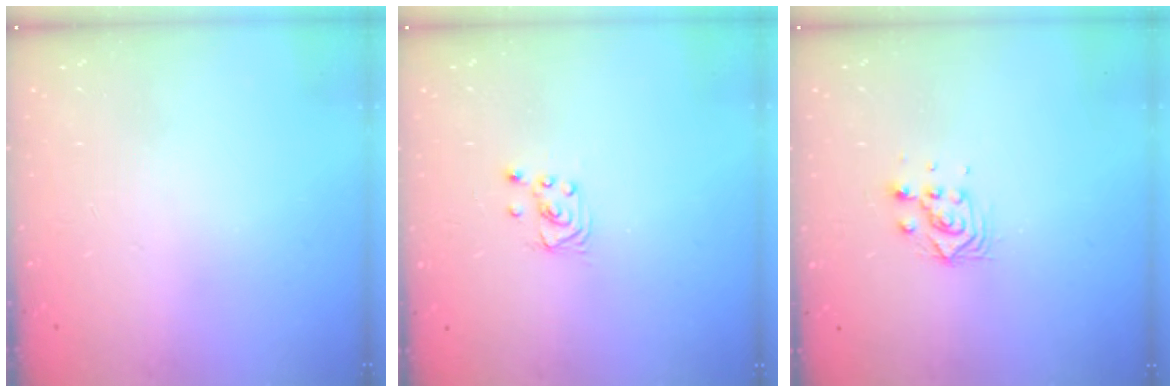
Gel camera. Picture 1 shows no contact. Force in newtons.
{"total": 1.7, "press": 1.6, "slide": 0.1}
{"total": 4.8, "press": 4.8, "slide": 0.1}